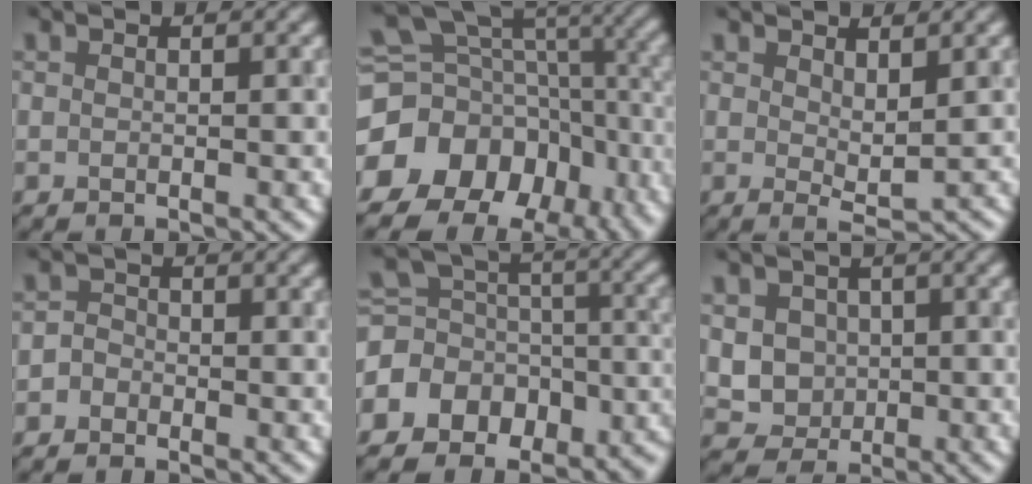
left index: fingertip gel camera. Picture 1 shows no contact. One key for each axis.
{"total": 17.0, "fx": -6.2, "fy": 12.7, "fz": 9.4, "tx": -0.196, "ty": 0.017, "tz": -0.084}
{"total": 2.1, "fx": 1.1, "fy": 0.6, "fz": 1.7, "tx": -0.031, "ty": -0.007, "tz": 0.021}
{"total": 1.2, "fx": -0.7, "fy": 1.0, "fz": 0.3, "tx": 0.002, "ty": 0.004, "tz": -0.020}
{"total": 13.8, "fx": -6.3, "fy": 10.7, "fz": 5.9, "tx": -0.141, "ty": -0.006, "tz": -0.081}
{"total": 3.1, "fx": 0.2, "fy": 2.8, "fz": 1.3, "tx": -0.030, "ty": -0.006, "tz": 0.006}